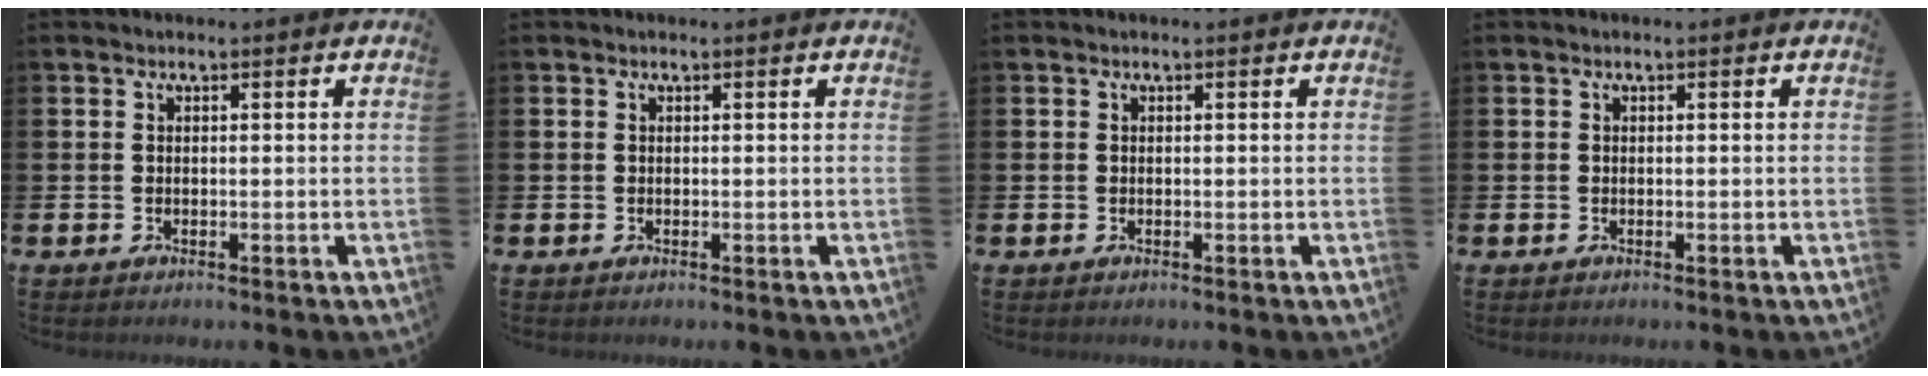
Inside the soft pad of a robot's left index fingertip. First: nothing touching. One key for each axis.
{"total": 0.0}
{"total": 0.0}
{"total": 0.0}